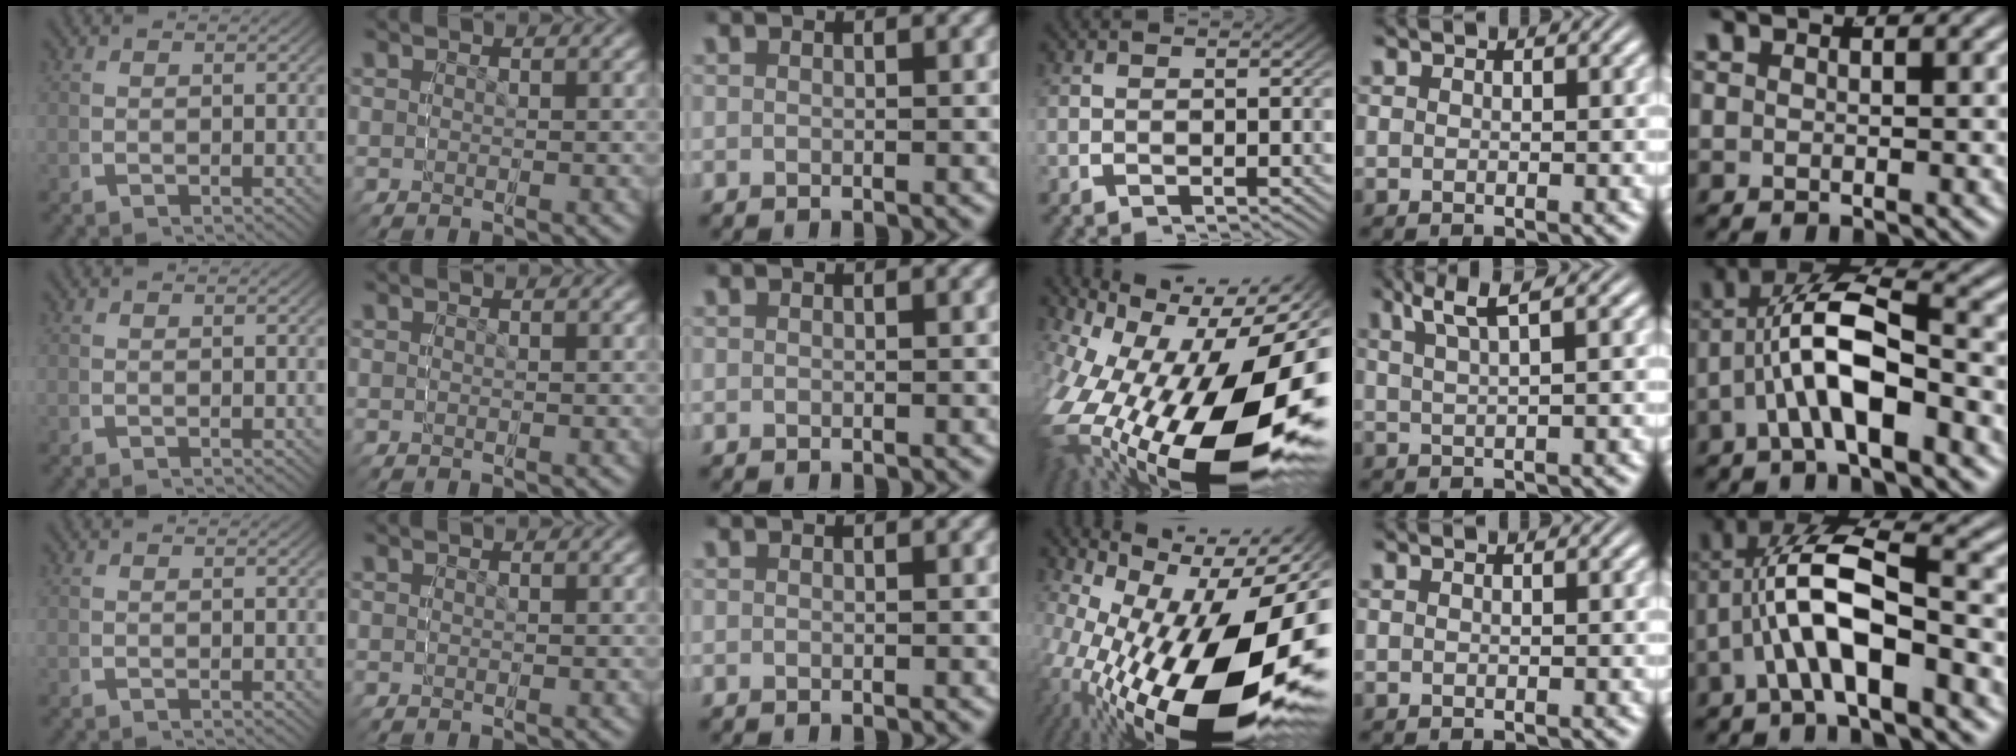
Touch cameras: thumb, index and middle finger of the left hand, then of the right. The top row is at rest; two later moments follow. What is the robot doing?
{"motion": "grasp_and_lifting", "object": "button"}